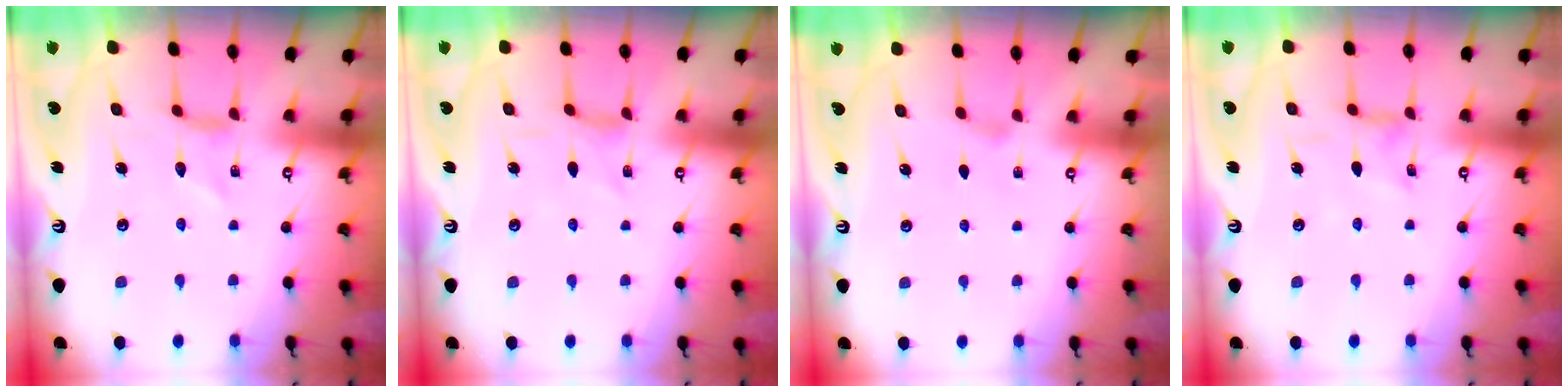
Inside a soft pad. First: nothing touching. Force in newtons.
{"total": 1.8, "press": 1.8, "slide": 0.3}
{"total": 1.7, "press": 1.7, "slide": 0.3}
{"total": 0.9, "press": 0.9, "slide": 0.3}